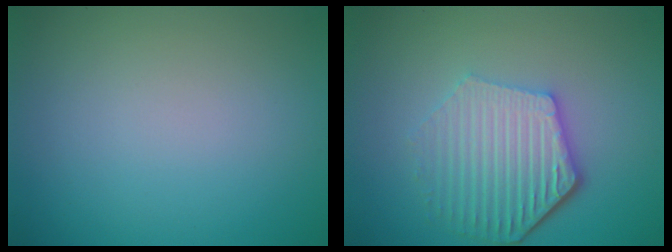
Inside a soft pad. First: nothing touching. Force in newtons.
{"total": 5.8, "press": 4.4, "slide": 3.8}